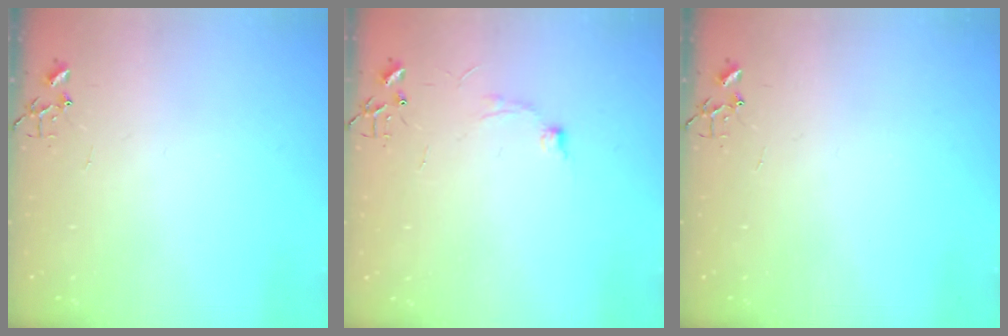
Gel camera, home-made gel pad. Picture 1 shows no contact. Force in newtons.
{"total": 7.2, "press": 7.2, "slide": 0.8}
{"total": 0.0}